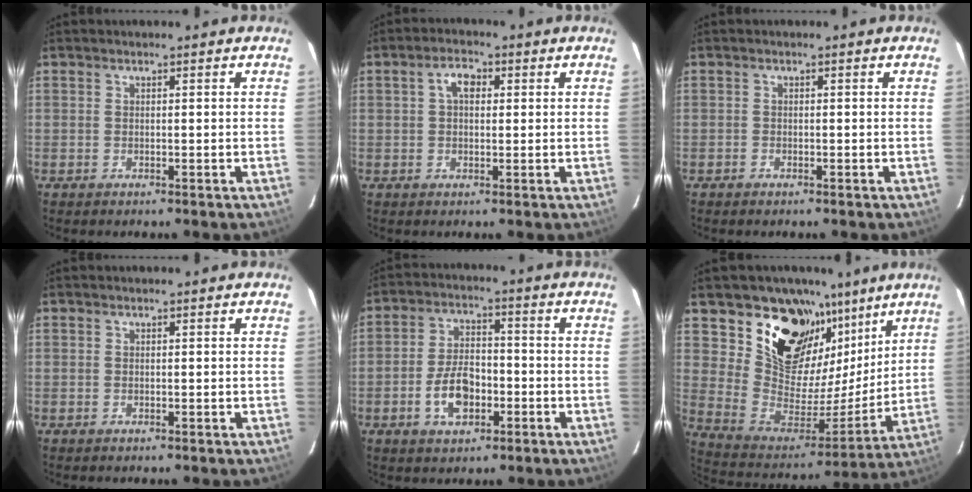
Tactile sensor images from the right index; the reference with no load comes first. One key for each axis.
{"total": 3.7, "fx": 0.9, "fy": 2.3, "fz": 2.8, "tx": -0.049, "ty": 0.014, "tz": 0.016}
{"total": 0.6, "fx": -0.5, "fy": 0.3, "fz": 0.0, "tx": -0.003, "ty": 0.001, "tz": -0.012}
{"total": 0.0}
{"total": 8.4, "fx": -3.1, "fy": 4.8, "fz": 6.2, "tx": -0.123, "ty": 0.014, "tz": -0.047}
{"total": 21.3, "fx": 13.8, "fy": 13.7, "fz": 8.6, "tx": -0.171, "ty": -0.013, "tz": 0.261}